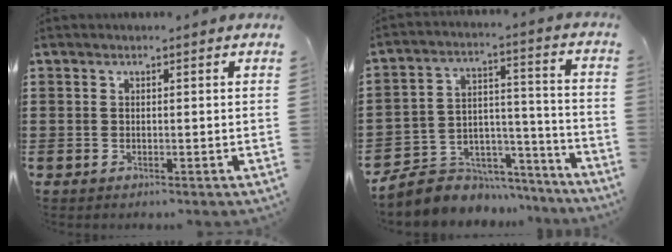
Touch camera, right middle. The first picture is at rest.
{"total": 6.6, "force": [-5.6, 3.4, 0.6], "torque": [-0.032, 0.005, -0.111]}